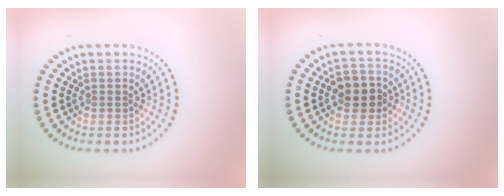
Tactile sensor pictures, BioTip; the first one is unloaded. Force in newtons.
{"total": 2.9, "press": 2.8, "slide": 0.8}